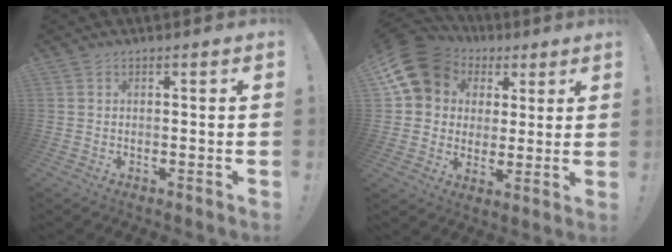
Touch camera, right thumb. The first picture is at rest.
{"total": 14.8, "force": [5.7, 12.1, 6.3], "torque": [-0.101, -0.029, 0.119]}